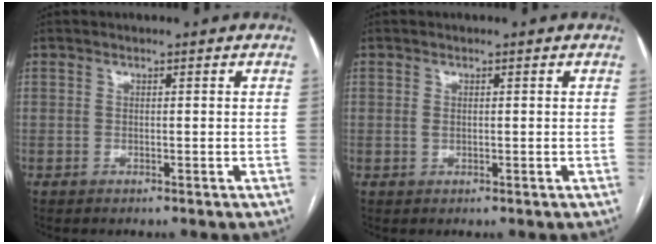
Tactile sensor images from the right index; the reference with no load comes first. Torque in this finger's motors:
{"motor_torque": [-0.08, -0.01, -0.01, 0.00]}